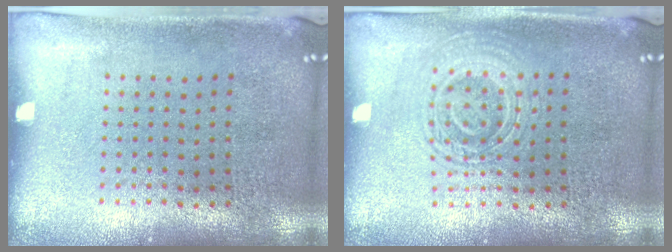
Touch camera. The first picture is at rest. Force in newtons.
{"total": 2.9, "press": 2.8, "slide": 0.6}